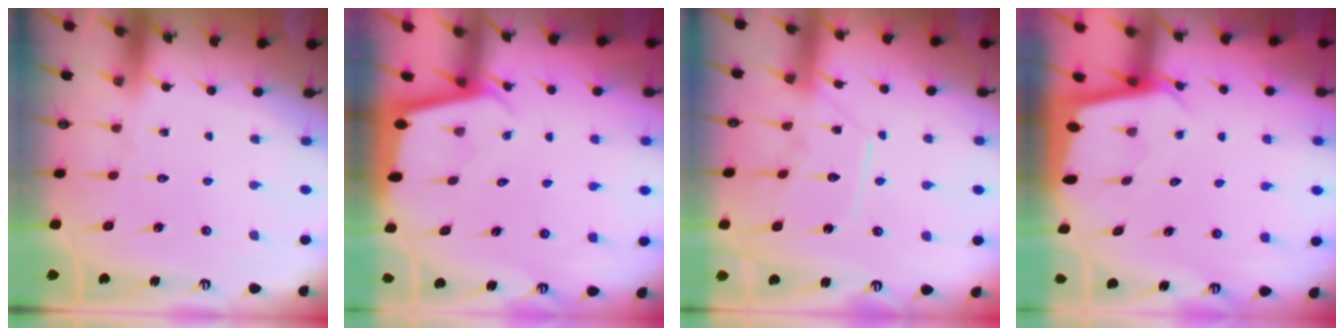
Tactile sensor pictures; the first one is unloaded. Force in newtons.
{"total": 1.9, "press": 1.9, "slide": 0.0}
{"total": 10.4, "press": 10.3, "slide": 0.8}
{"total": 2.1, "press": 2.1, "slide": 0.0}